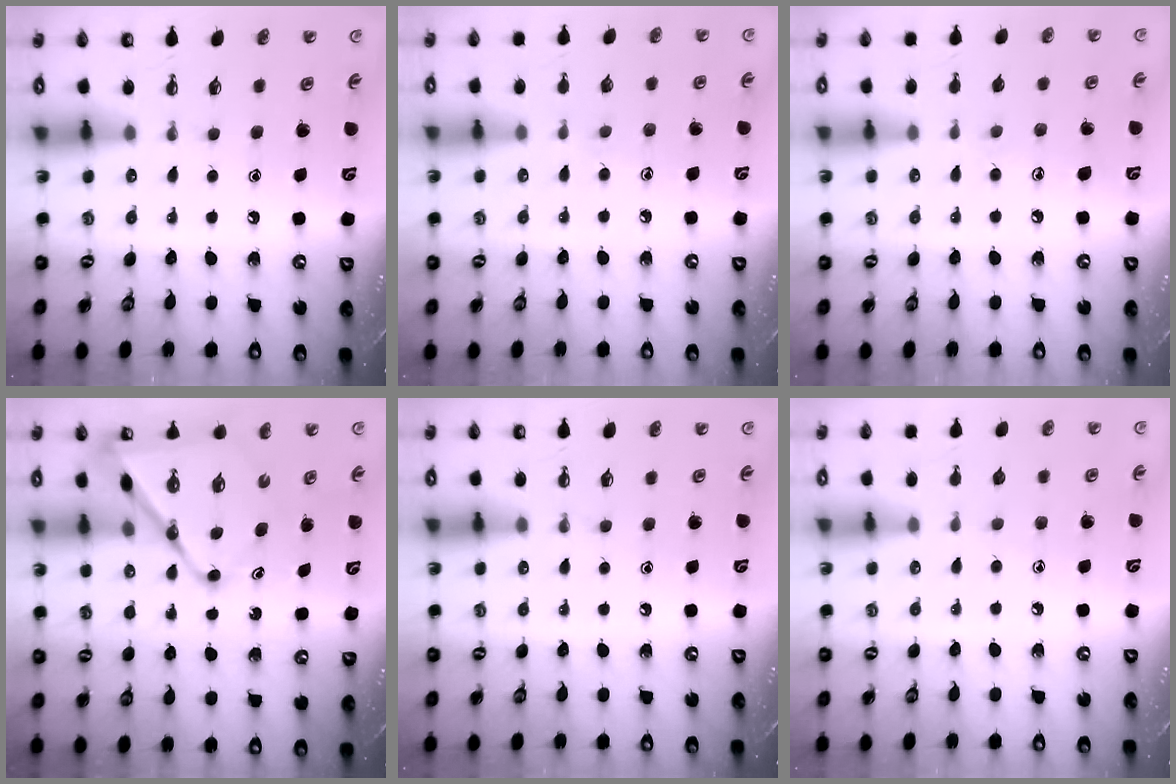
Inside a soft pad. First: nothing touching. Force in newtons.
{"total": 4.8, "press": 4.8, "slide": 0.6}
{"total": 7.0, "press": 7.0, "slide": 0.6}
{"total": 12.2, "press": 12.1, "slide": 1.2}
{"total": 0.0}
{"total": 3.7, "press": 3.7, "slide": 0.4}